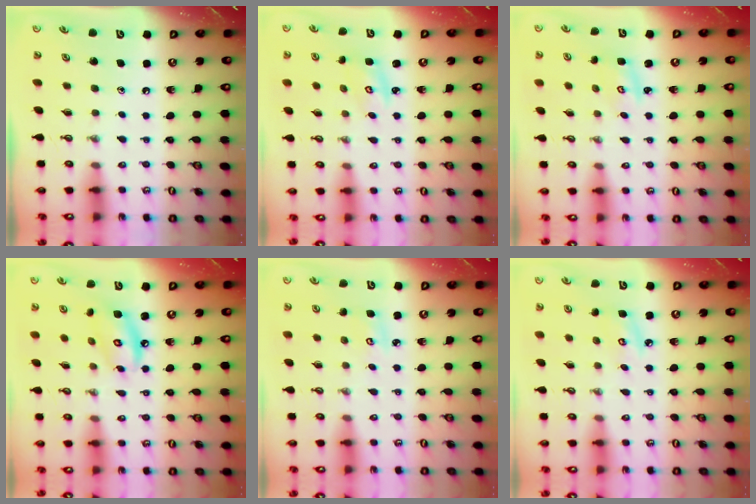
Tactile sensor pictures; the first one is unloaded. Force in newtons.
{"total": 2.8, "press": 2.8, "slide": 0.3}
{"total": 2.8, "press": 2.8, "slide": 0.4}
{"total": 8.9, "press": 8.9, "slide": 0.7}
{"total": 4.1, "press": 4.1, "slide": 0.3}
{"total": 6.4, "press": 6.4, "slide": 0.5}